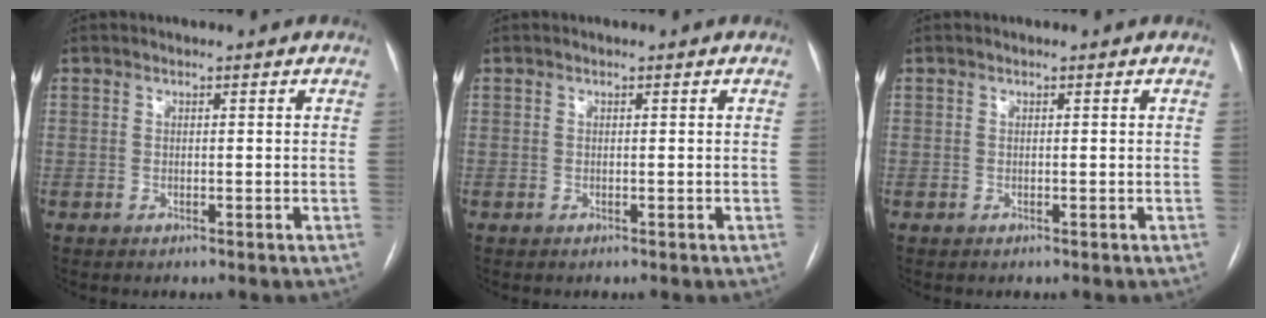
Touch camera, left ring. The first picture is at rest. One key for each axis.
{"total": 0.0}
{"total": 0.0}